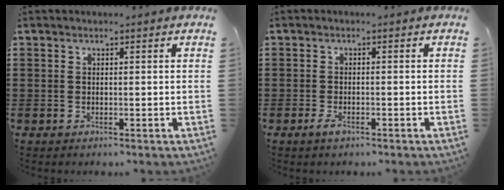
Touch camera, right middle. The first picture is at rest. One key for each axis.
{"total": 1.7, "fx": -0.9, "fy": 0.6, "fz": 1.3, "tx": -0.033, "ty": -0.005, "tz": -0.019}